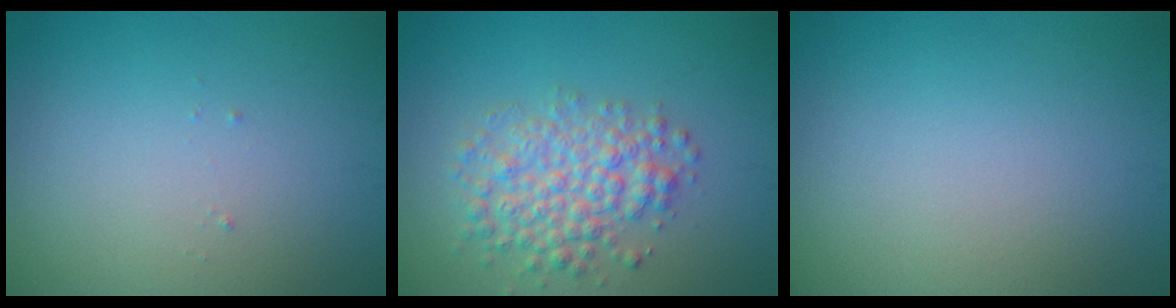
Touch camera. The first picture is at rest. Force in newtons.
{"total": 4.3, "press": 4.3, "slide": 0.1}
{"total": 0.0}